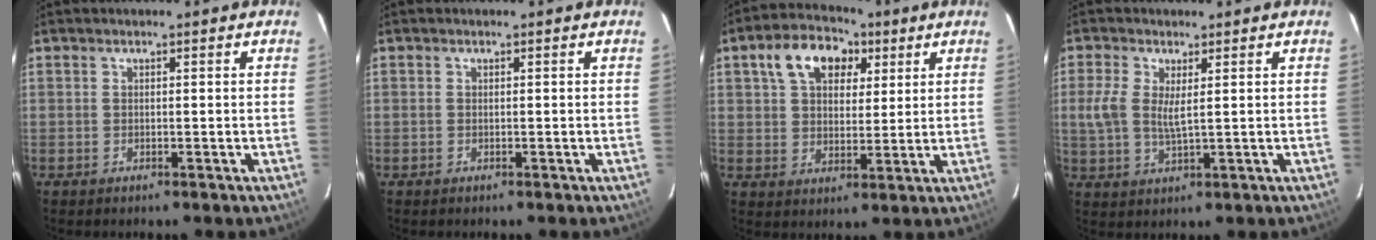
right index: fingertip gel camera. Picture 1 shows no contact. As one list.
[{"total": 0.0}, {"total": 11.6, "force": [5.1, 7.7, 7.0], "torque": [-0.136, 0.034, 0.084]}, {"total": 5.4, "force": [1.1, 2.2, 4.8], "torque": [-0.108, 0.001, 0.018]}]